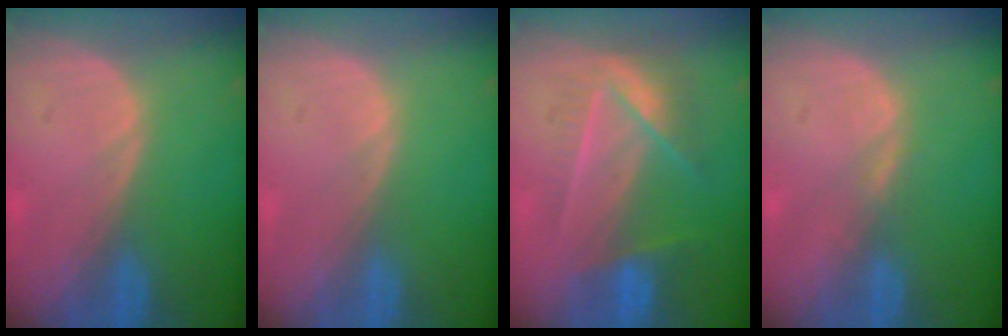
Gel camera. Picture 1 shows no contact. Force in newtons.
{"total": 0.0}
{"total": 7.3, "press": 6.6, "slide": 3.0}
{"total": 1.1, "press": 1.1, "slide": 0.2}